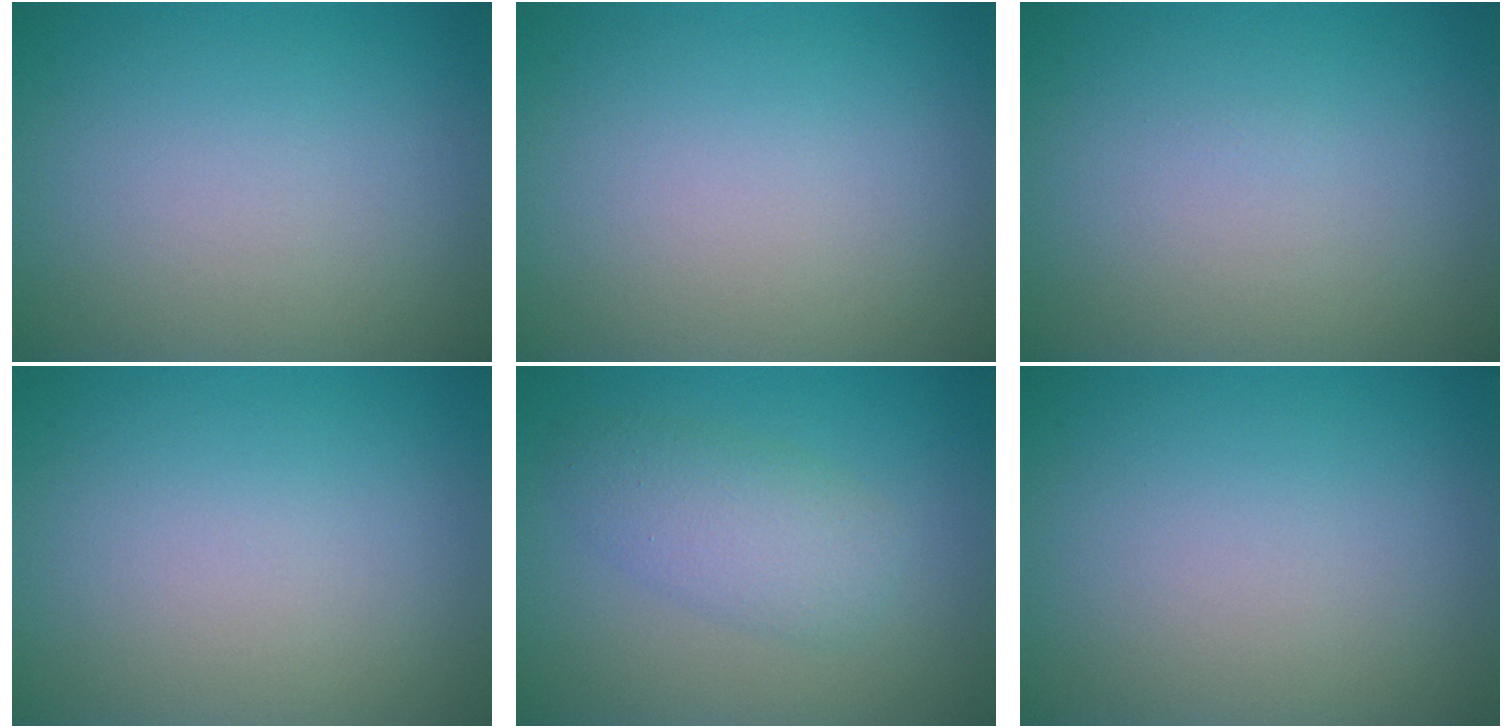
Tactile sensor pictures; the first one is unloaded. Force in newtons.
{"total": 0.0}
{"total": 0.0}
{"total": 0.0}
{"total": 3.7, "press": 3.7, "slide": 0.2}
{"total": 0.0}